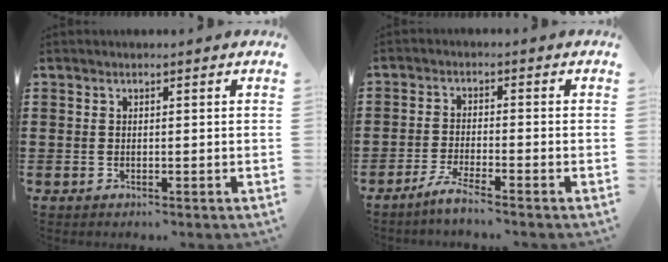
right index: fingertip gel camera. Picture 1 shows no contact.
{"total": 3.4, "force": [-2.9, -0.3, 1.8], "torque": [-0.044, -0.005, -0.058]}